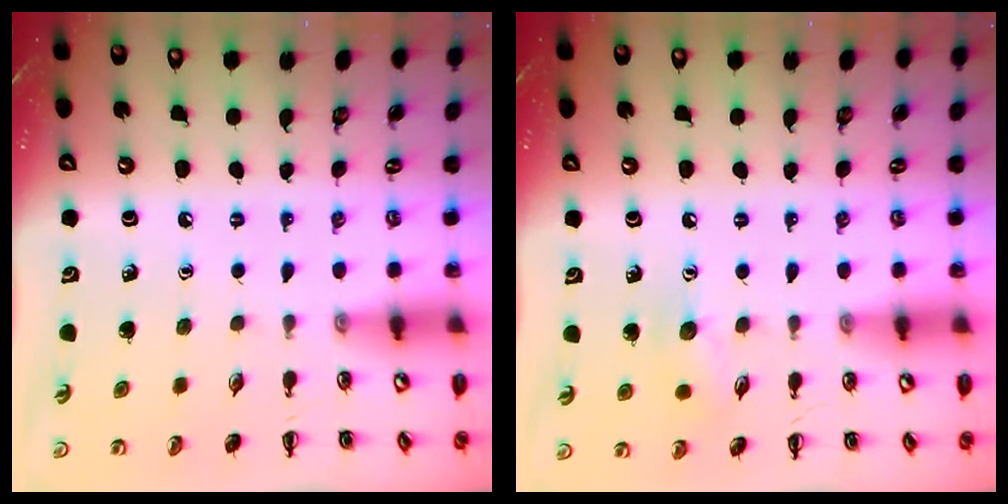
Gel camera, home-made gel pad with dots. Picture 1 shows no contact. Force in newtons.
{"total": 7.5, "press": 7.4, "slide": 1.1}